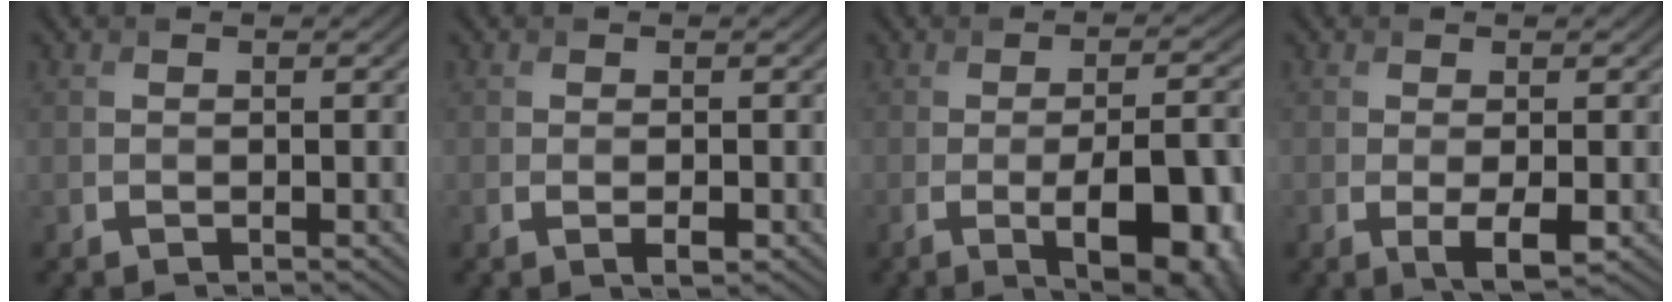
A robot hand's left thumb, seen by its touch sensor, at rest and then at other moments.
{"total": 1.1, "force": [-0.3, 0.3, 1.0], "torque": [-0.022, 0.001, -0.004]}
{"total": 10.4, "force": [-3.7, 3.3, 9.1], "torque": [-0.121, -0.008, -0.043]}
{"total": 2.4, "force": [-0.4, 0.5, 2.3], "torque": [-0.051, -0.006, -0.004]}